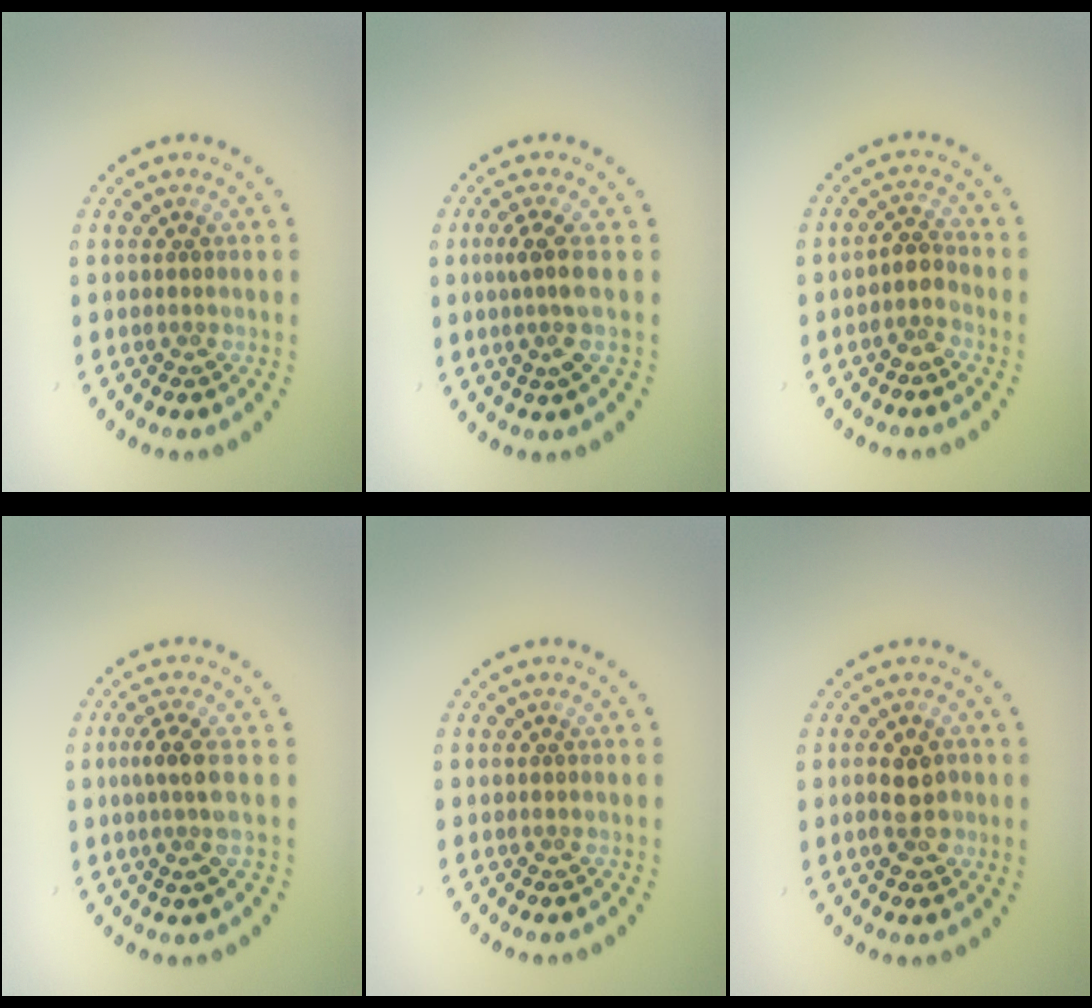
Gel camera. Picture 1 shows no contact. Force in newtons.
{"total": 2.5, "press": 1.8, "slide": 1.7}
{"total": 2.0, "press": 1.6, "slide": 1.2}
{"total": 2.6, "press": 2.0, "slide": 1.7}
{"total": 0.0}
{"total": 2.8, "press": 2.8, "slide": 0.3}